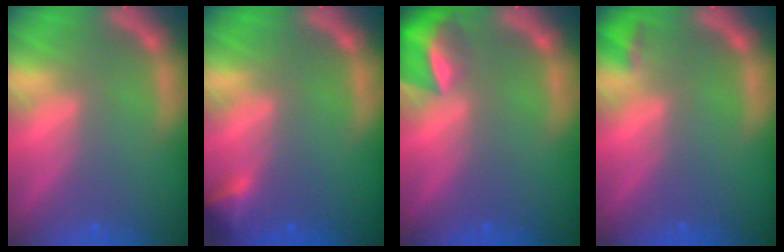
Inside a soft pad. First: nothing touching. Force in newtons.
{"total": 1.9}
{"total": 5.5}
{"total": 1.4}